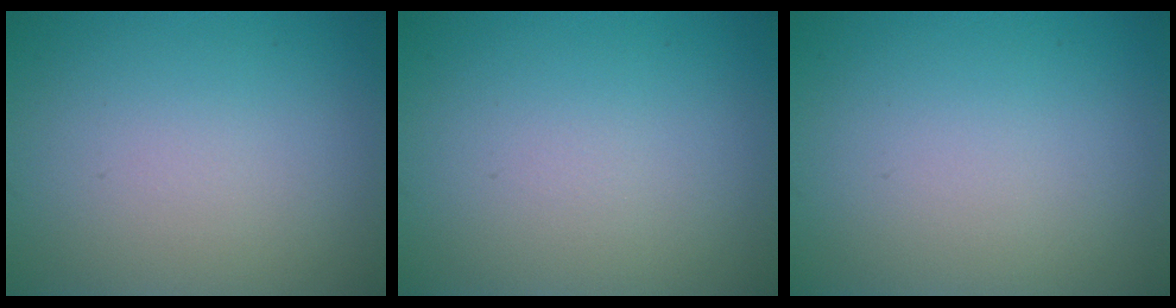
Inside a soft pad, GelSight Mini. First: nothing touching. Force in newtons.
{"total": 0.0}
{"total": 0.0}